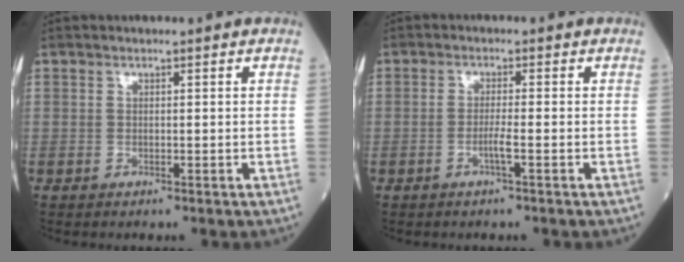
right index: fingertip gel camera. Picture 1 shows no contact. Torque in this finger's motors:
{"motor_torque": [-0.13, -0.13, -0.01, -0.01]}